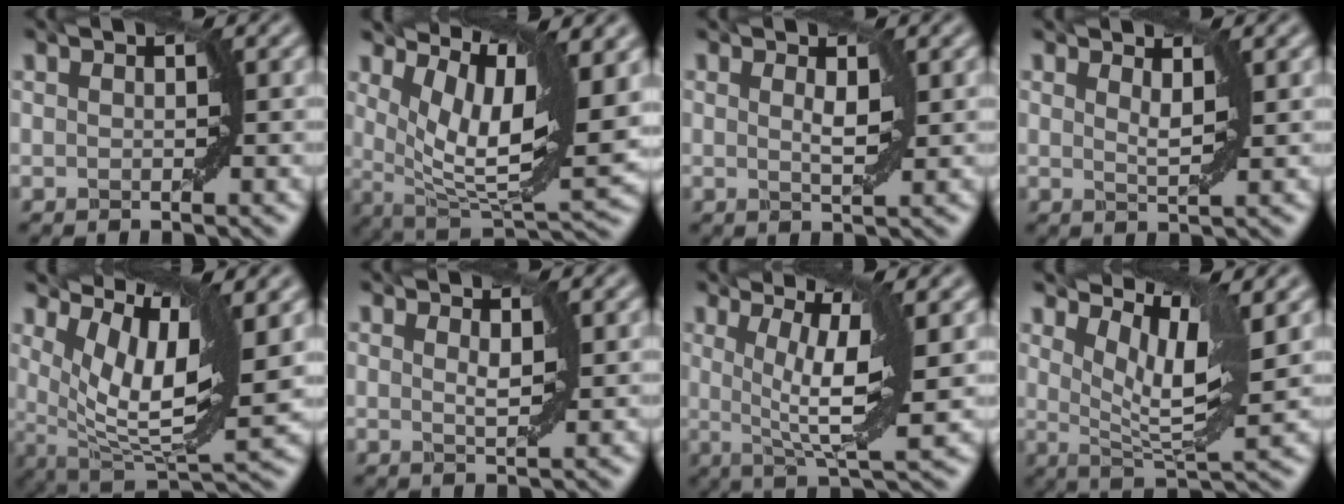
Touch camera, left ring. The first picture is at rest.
{"total": 9.0, "force": [4.0, 2.8, 7.6], "torque": [-0.142, 0.002, 0.084]}
{"total": 1.0, "force": [0.2, 0.2, 0.9], "torque": [-0.018, 0.002, 0.011]}
{"total": 1.1, "force": [0.9, 0.1, 0.6], "torque": [-0.014, -0.001, 0.018]}
{"total": 8.3, "force": [4.0, 2.7, 6.8], "torque": [-0.133, 0.004, 0.081]}
{"total": 0.8, "force": [0.5, 0.2, 0.6], "torque": [-0.010, -0.001, 0.016]}
{"total": 6.6, "force": [0.6, 1.4, 6.4], "torque": [-0.111, -0.005, 0.020]}
{"total": 5.8, "force": [3.1, 1.4, 4.7], "torque": [-0.085, 0.005, 0.065]}